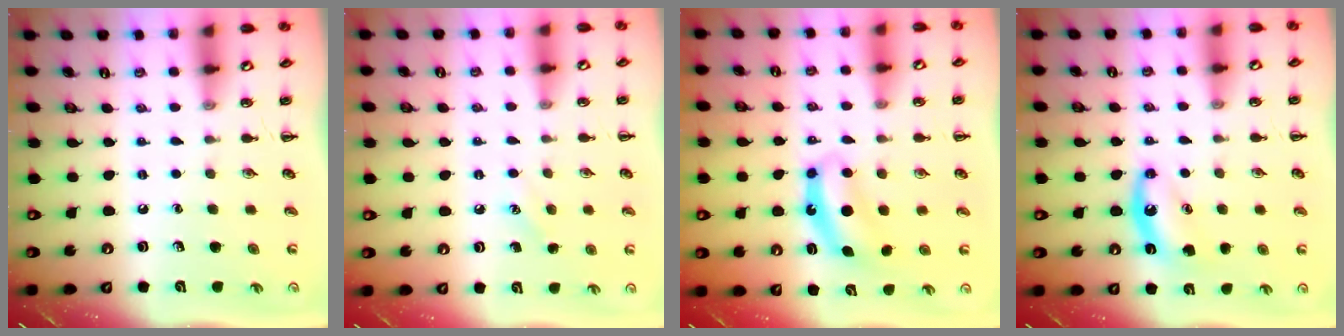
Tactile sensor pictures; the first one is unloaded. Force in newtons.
{"total": 5.3, "press": 5.2, "slide": 1.3}
{"total": 7.1, "press": 7.1, "slide": 0.6}
{"total": 7.0, "press": 6.9, "slide": 1.3}